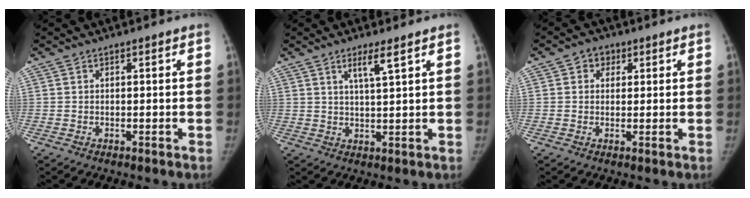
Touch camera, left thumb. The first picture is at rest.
{"total": 4.2, "force": [2.5, 0.2, 3.4], "torque": [-0.066, -0.018, 0.048]}
{"total": 3.2, "force": [1.3, 2.7, 1.2], "torque": [0.002, -0.001, 0.013]}